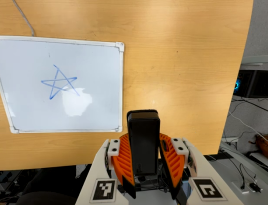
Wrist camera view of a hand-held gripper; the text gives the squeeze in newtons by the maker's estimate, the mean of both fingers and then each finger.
{"total": 9.0, "left": 7.7, "right": 10.3}